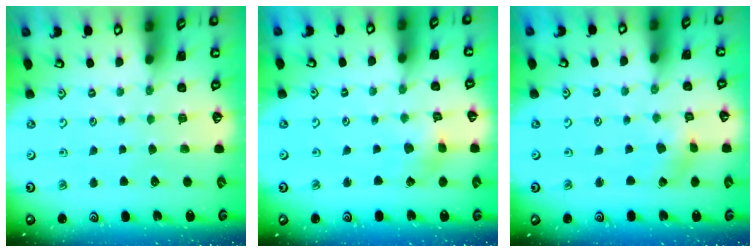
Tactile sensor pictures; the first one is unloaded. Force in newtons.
{"total": 2.7, "press": 2.7, "slide": 0.2}
{"total": 1.3, "press": 1.2, "slide": 0.3}